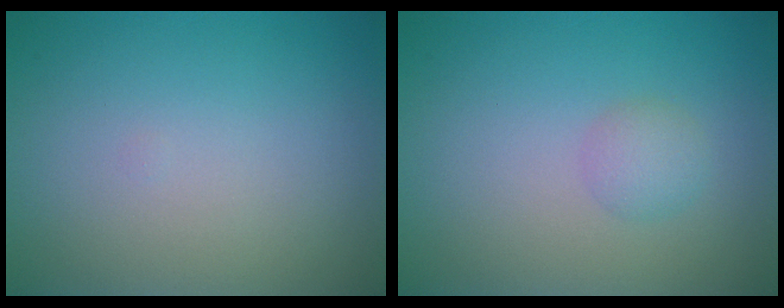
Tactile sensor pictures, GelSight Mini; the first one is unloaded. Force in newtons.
{"total": 1.4, "press": 1.4, "slide": 0.0}